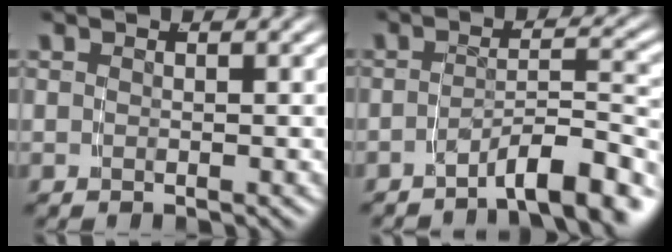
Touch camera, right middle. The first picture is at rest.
{"total": 5.9, "force": [-4.8, 0.8, 3.4], "torque": [-0.031, -0.001, -0.074]}